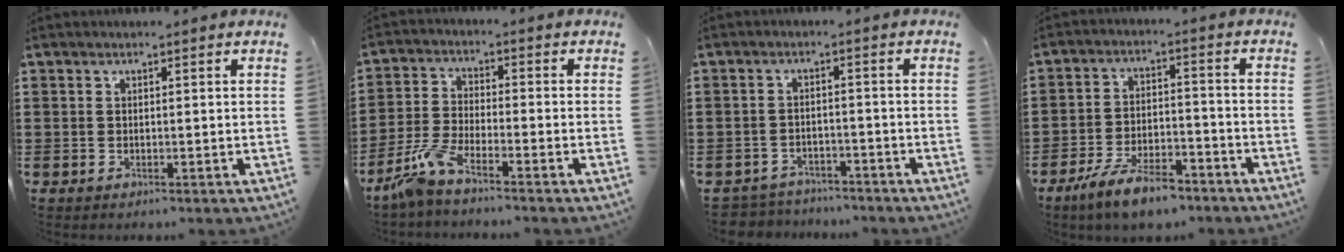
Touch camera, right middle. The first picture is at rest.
{"total": 6.0, "force": [-4.6, 0.9, 3.8], "torque": [-0.097, -0.011, -0.091]}
{"total": 3.4, "force": [-3.4, 0.5, -0.3], "torque": [-0.003, -0.002, -0.073]}
{"total": 8.2, "force": [-6.7, 2.1, 4.3], "torque": [-0.089, 0.007, -0.126]}